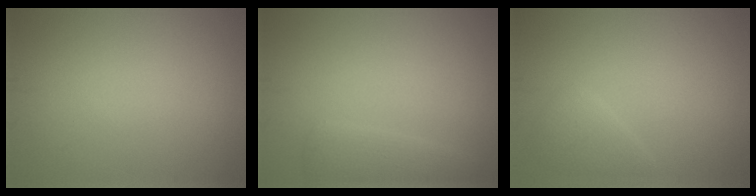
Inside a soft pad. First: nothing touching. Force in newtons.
{"total": 2.2, "press": 2.2, "slide": 0.0}
{"total": 1.6, "press": 1.6, "slide": 0.1}